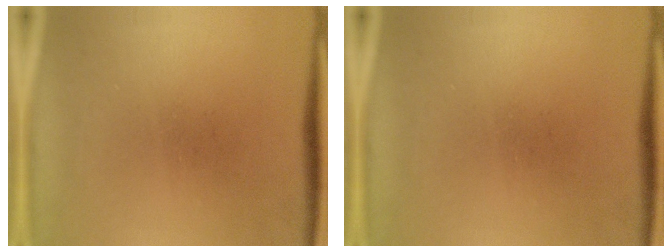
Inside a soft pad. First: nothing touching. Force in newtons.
{"total": 0.0}